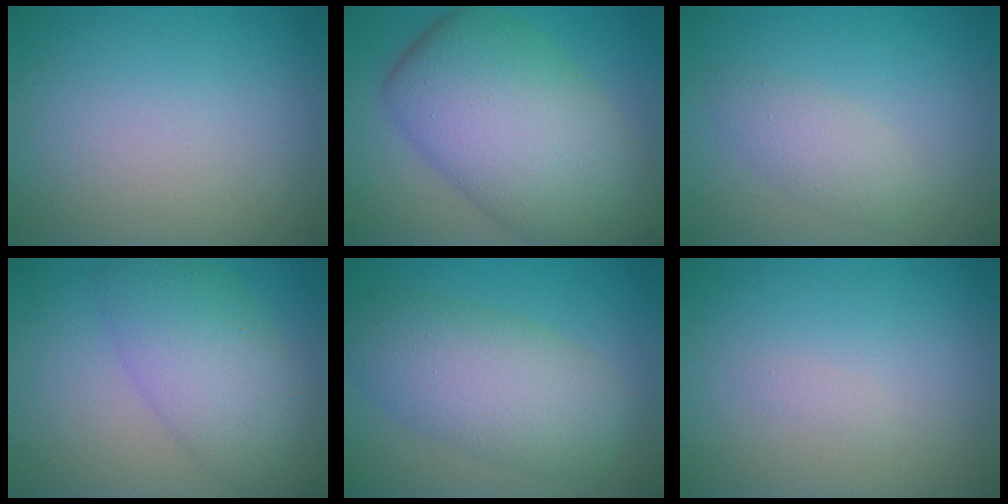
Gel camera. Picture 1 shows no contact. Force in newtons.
{"total": 12.5, "press": 12.5, "slide": 0.4}
{"total": 2.3, "press": 2.3, "slide": 0.1}
{"total": 6.4, "press": 6.4, "slide": 0.2}
{"total": 6.9, "press": 6.9, "slide": 0.2}
{"total": 0.5, "press": 0.5, "slide": 0.0}